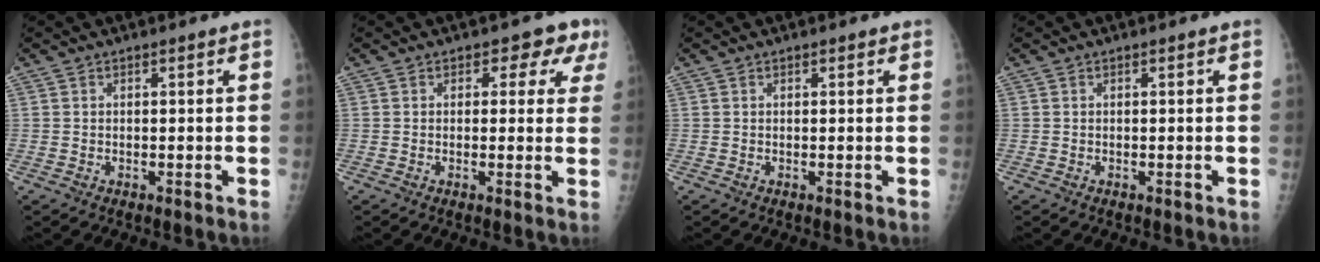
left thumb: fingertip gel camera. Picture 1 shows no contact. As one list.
[{"total": 4.8, "force": [2.6, 3.3, 2.3], "torque": [0.014, -0.008, 0.018]}, {"total": 0.6, "force": [0.5, 0.3, 0.3], "torque": [-0.001, -0.002, 0.004]}, {"total": 0.0}]